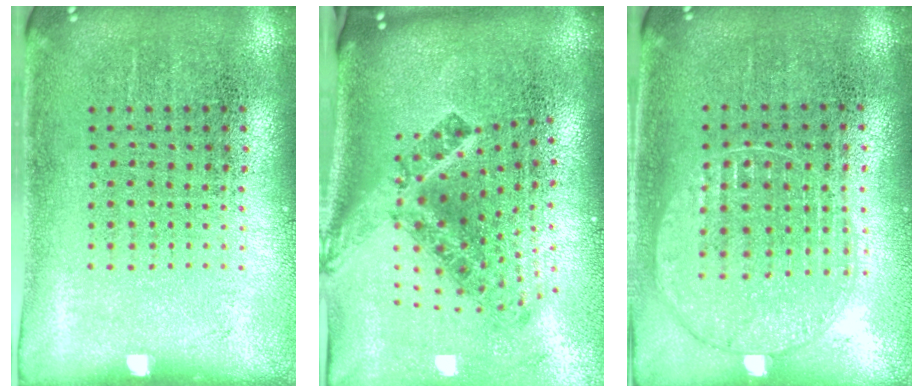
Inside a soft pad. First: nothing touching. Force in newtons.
{"total": 3.0, "press": 1.7, "slide": 2.4}
{"total": 1.0, "press": 0.9, "slide": 0.2}